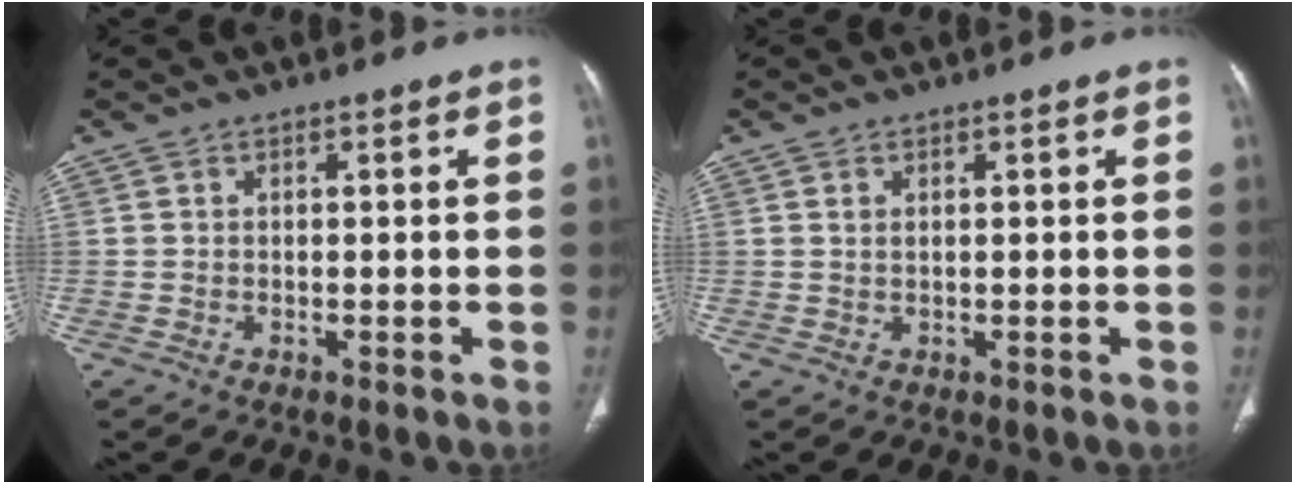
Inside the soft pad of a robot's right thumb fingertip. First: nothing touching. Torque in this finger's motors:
{"motor_torque": [-0.09, -0.15, 0.01, 0.48, -0.05]}